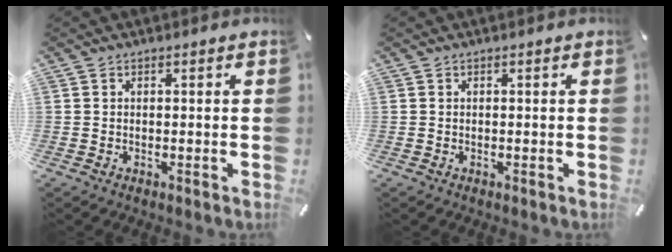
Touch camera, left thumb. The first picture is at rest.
{"total": 0.0}